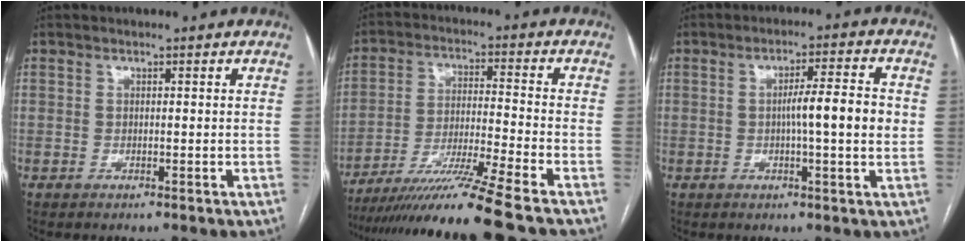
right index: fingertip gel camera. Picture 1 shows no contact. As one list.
[{"total": 15.1, "force": [-12.3, -3.0, 8.2], "torque": [-0.141, -0.032, -0.208]}, {"total": 7.4, "force": [0.0, 0.2, 7.4], "torque": [-0.112, 0.009, -0.003]}]